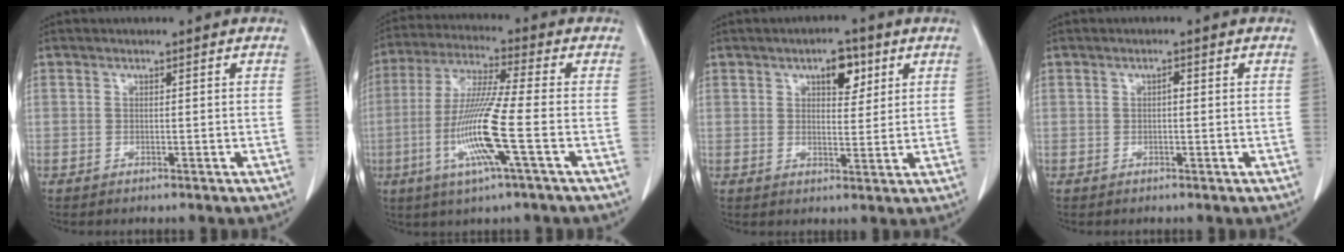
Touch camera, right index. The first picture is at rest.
{"total": 12.7, "force": [-3.6, -0.4, 12.2], "torque": [-0.250, -0.015, -0.077]}
{"total": 5.1, "force": [2.5, 2.4, 3.7], "torque": [-0.051, 0.006, 0.037]}
{"total": 0.9, "force": [0.0, 0.4, 0.8], "torque": [-0.011, 0.003, 0.000]}